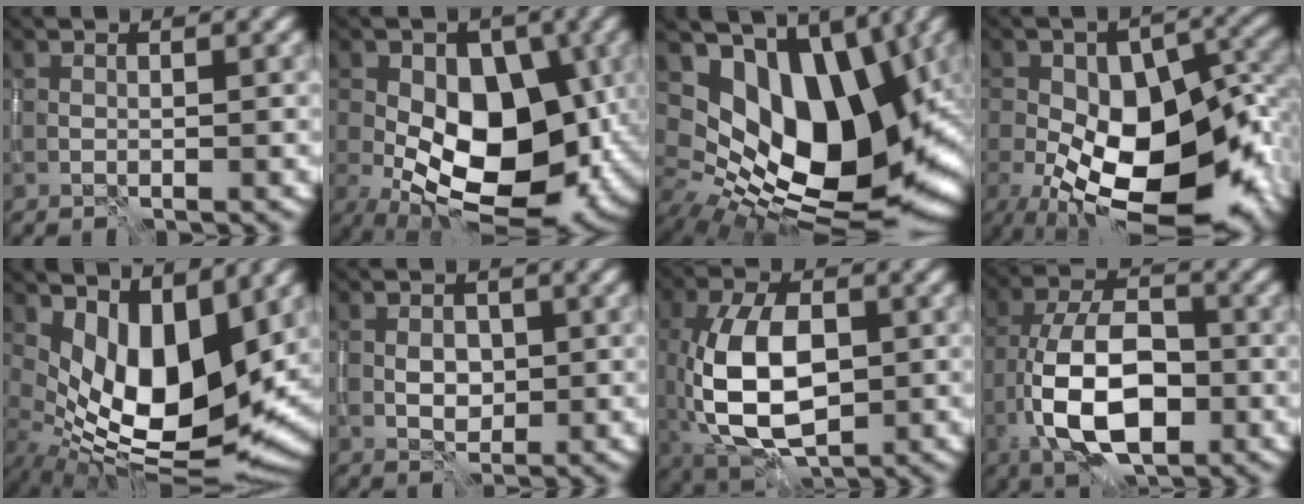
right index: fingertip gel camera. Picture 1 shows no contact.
{"total": 12.2, "force": [-1.8, 7.5, 9.5], "torque": [-0.129, -0.001, -0.040]}
{"total": 15.1, "force": [2.7, 9.5, 11.5], "torque": [-0.187, -0.009, 0.053]}
{"total": 17.4, "force": [-5.7, 9.5, 13.5], "torque": [-0.206, -0.025, -0.075]}
{"total": 10.9, "force": [1.6, 5.2, 9.4], "torque": [-0.159, -0.022, 0.034]}
{"total": 1.8, "force": [-0.2, 1.4, 1.1], "torque": [-0.016, 0.000, -0.003]}
{"total": 9.8, "force": [-1.0, 5.5, 8.1], "torque": [-0.164, -0.004, -0.018]}
{"total": 9.7, "force": [-3.4, 4.8, 7.8], "torque": [-0.147, 0.003, -0.067]}